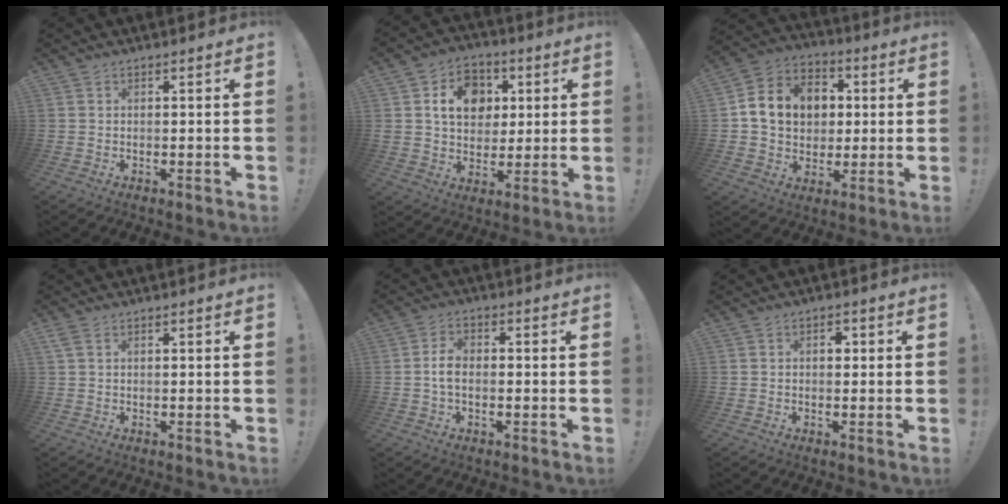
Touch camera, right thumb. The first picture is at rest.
{"total": 13.5, "force": [4.1, 10.8, 6.9], "torque": [-0.100, -0.004, 0.081]}
{"total": 14.5, "force": [2.6, 12.2, 7.4], "torque": [-0.110, 0.000, 0.057]}
{"total": 1.7, "force": [0.8, 0.8, 1.3], "torque": [-0.033, 0.006, 0.016]}
{"total": 4.9, "force": [-0.6, 2.9, 3.9], "torque": [-0.069, 0.009, -0.011]}
{"total": 2.4, "force": [0.1, 1.7, 1.6], "torque": [-0.008, -0.001, -0.005]}